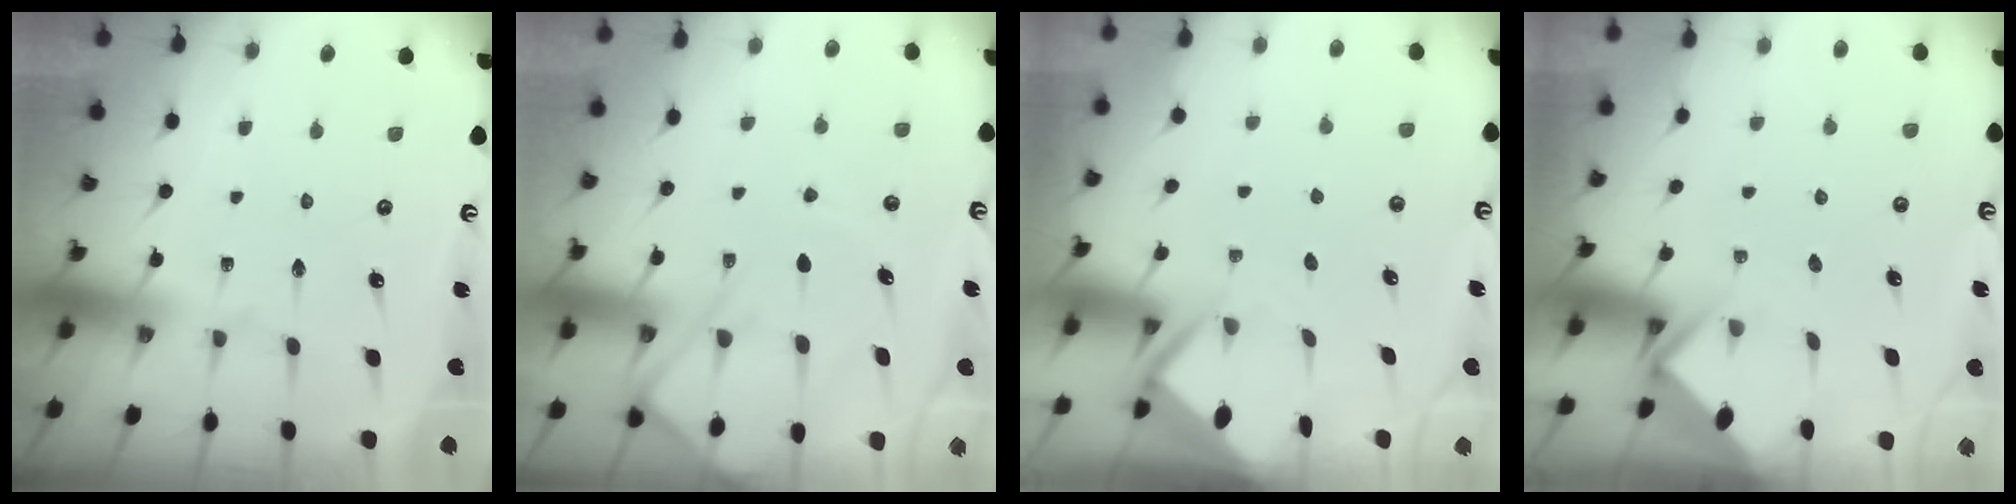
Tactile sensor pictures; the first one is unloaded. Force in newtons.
{"total": 10.2, "press": 10.2, "slide": 0.9}
{"total": 3.3, "press": 3.3, "slide": 0.3}
{"total": 2.7, "press": 2.7, "slide": 0.2}